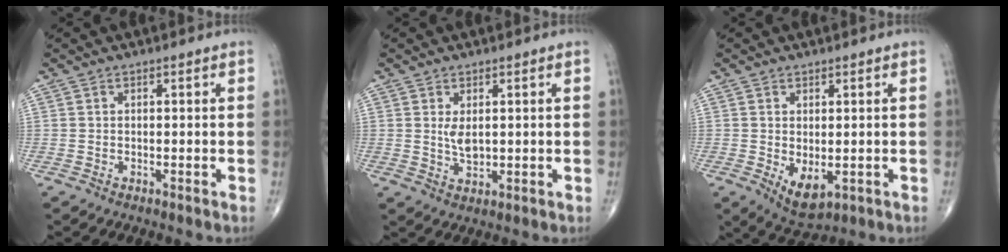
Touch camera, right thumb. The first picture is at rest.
{"total": 3.3, "force": [0.7, 1.6, 2.8], "torque": [-0.046, -0.012, 0.019]}
{"total": 5.6, "force": [-1.0, 2.8, 4.7], "torque": [-0.068, -0.012, -0.001]}